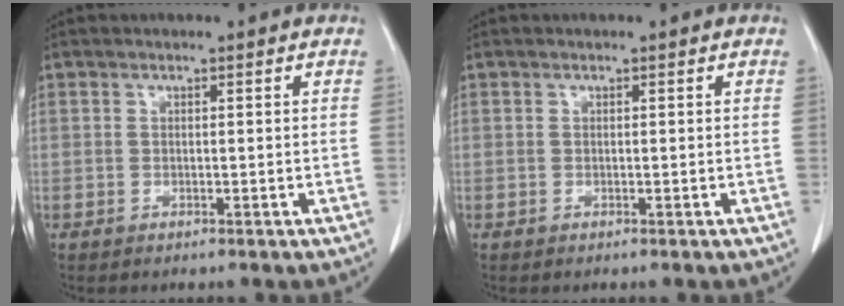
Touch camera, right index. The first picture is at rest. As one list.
[{"total": 0.0}]